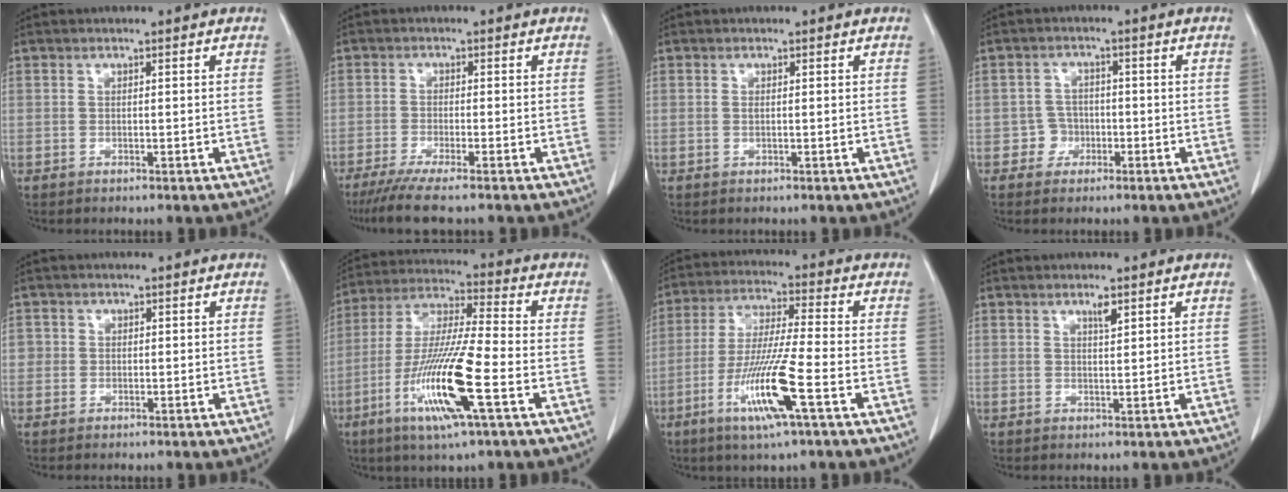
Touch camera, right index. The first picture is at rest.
{"total": 7.1, "force": [-5.7, -0.1, 4.2], "torque": [-0.063, -0.017, -0.092]}
{"total": 0.5, "force": [0.0, 0.1, 0.5], "torque": [-0.013, -0.002, 0.002]}
{"total": 2.9, "force": [-1.2, 2.7, 0.1], "torque": [0.007, 0.013, -0.024]}
{"total": 1.4, "force": [0.1, 1.4, 0.2], "torque": [0.009, 0.005, -0.002]}
{"total": 15.6, "force": [-5.7, 0.5, 14.5], "torque": [-0.295, -0.020, -0.110]}
{"total": 12.4, "force": [-5.0, -0.2, 11.4], "torque": [-0.227, -0.022, -0.096]}
{"total": 1.7, "force": [1.1, 0.2, 1.3], "torque": [-0.026, -0.003, 0.020]}